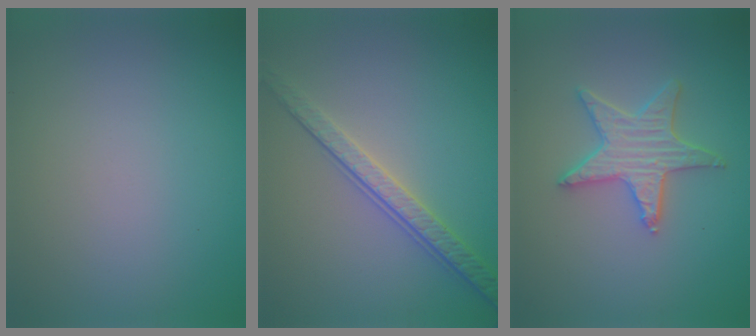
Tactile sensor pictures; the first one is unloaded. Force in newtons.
{"total": 3.6, "press": 3.2, "slide": 1.7}
{"total": 3.9, "press": 3.6, "slide": 1.6}